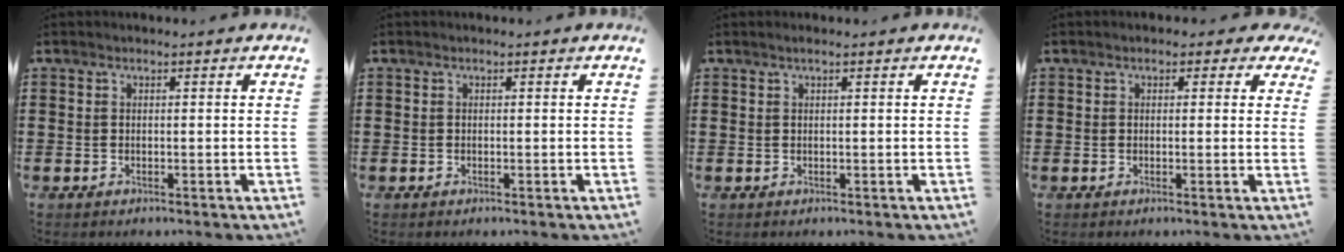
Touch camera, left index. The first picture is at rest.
{"total": 0.0}
{"total": 0.6, "force": [0.3, -0.1, 0.5], "torque": [-0.007, -0.001, 0.006]}
{"total": 1.4, "force": [0.4, 1.1, 0.8], "torque": [-0.012, 0.006, 0.002]}